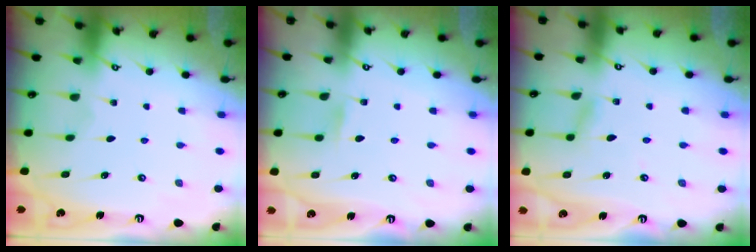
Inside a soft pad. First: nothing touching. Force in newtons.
{"total": 1.3, "press": 1.3, "slide": 0.1}
{"total": 2.5, "press": 2.5, "slide": 0.1}